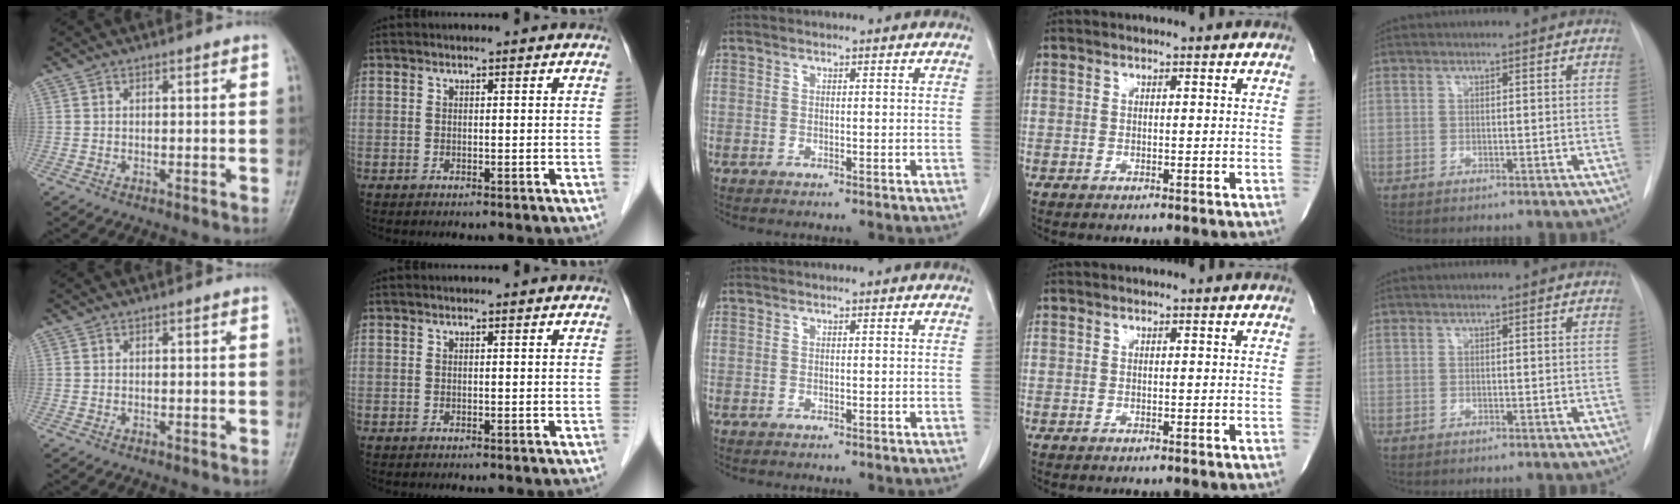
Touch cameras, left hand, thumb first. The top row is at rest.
{}